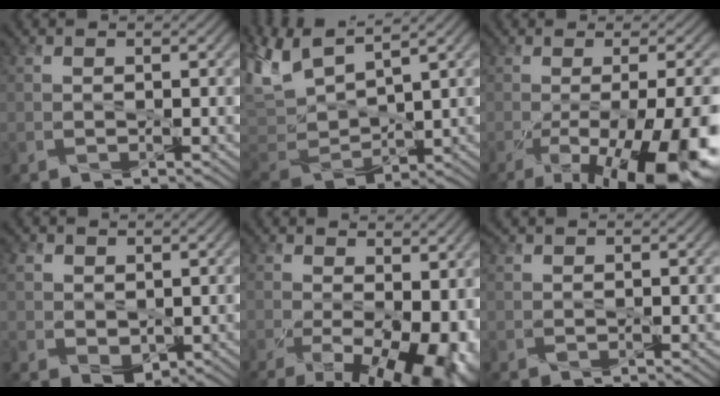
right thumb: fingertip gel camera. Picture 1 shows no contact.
{"total": 8.6, "force": [5.2, 3.3, 6.1], "torque": [-0.155, 0.010, 0.099]}
{"total": 16.4, "force": [-7.0, 5.0, 13.9], "torque": [-0.196, -0.029, -0.086]}
{"total": 3.8, "force": [0.8, 3.0, 2.1], "torque": [-0.061, -0.006, 0.018]}
{"total": 13.6, "force": [-2.4, 6.8, 11.5], "torque": [-0.174, -0.042, -0.005]}
{"total": 1.0, "force": [0.8, 0.0, 0.5], "torque": [-0.015, 0.010, 0.017]}